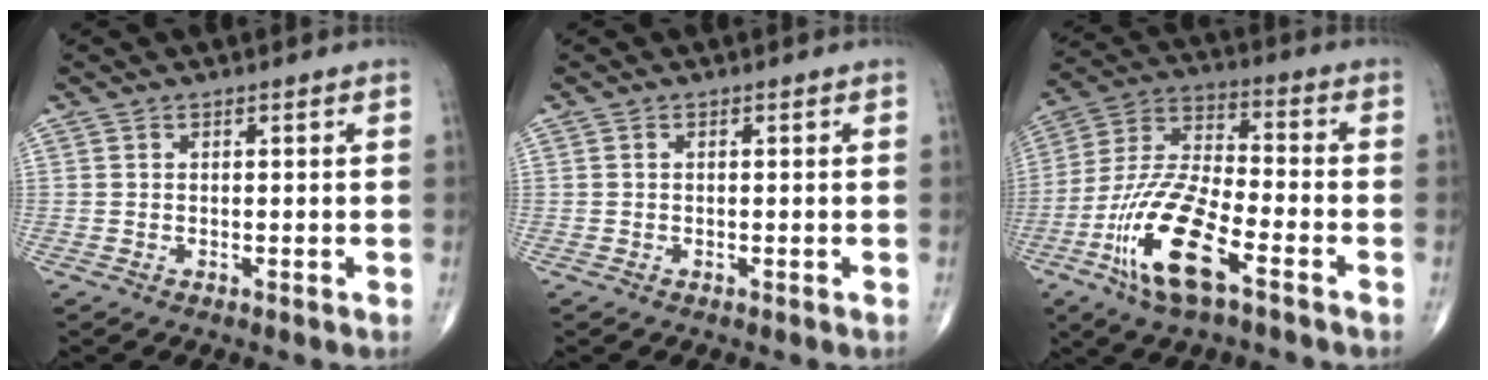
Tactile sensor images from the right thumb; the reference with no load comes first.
{"total": 0.0}
{"total": 16.7, "force": [-7.9, 5.6, 13.6], "torque": [-0.286, 0.034, -0.149]}